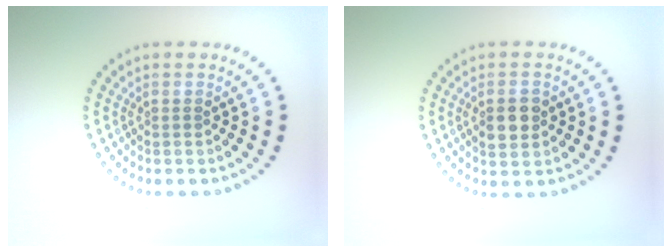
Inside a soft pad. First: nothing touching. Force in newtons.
{"total": 2.8, "press": 2.8, "slide": 0.0}